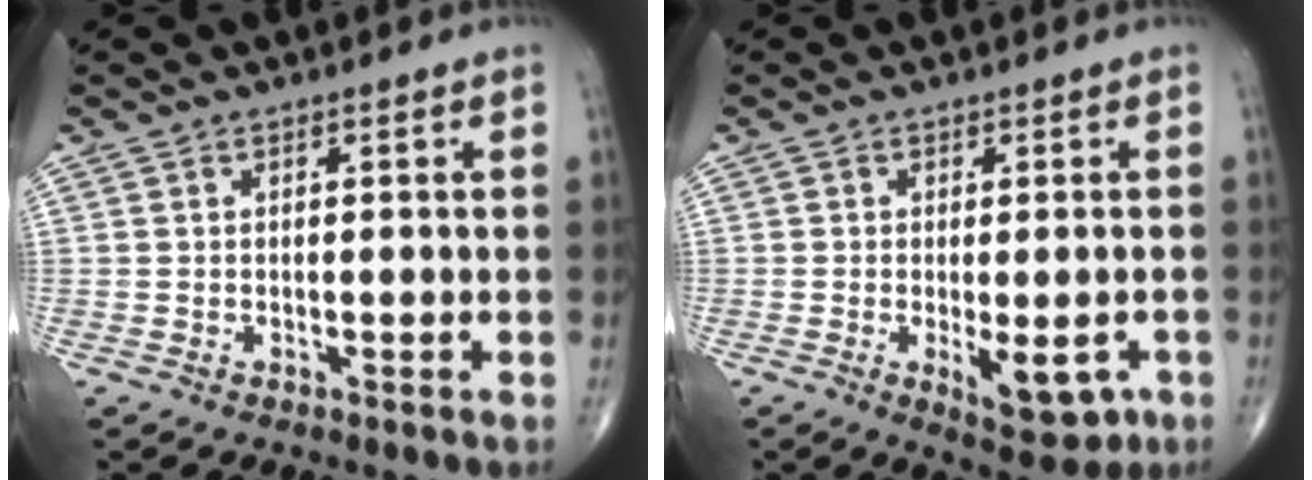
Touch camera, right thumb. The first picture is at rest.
{"total": 8.0, "force": [-2.5, 3.5, 6.8], "torque": [-0.077, -0.009, -0.026]}